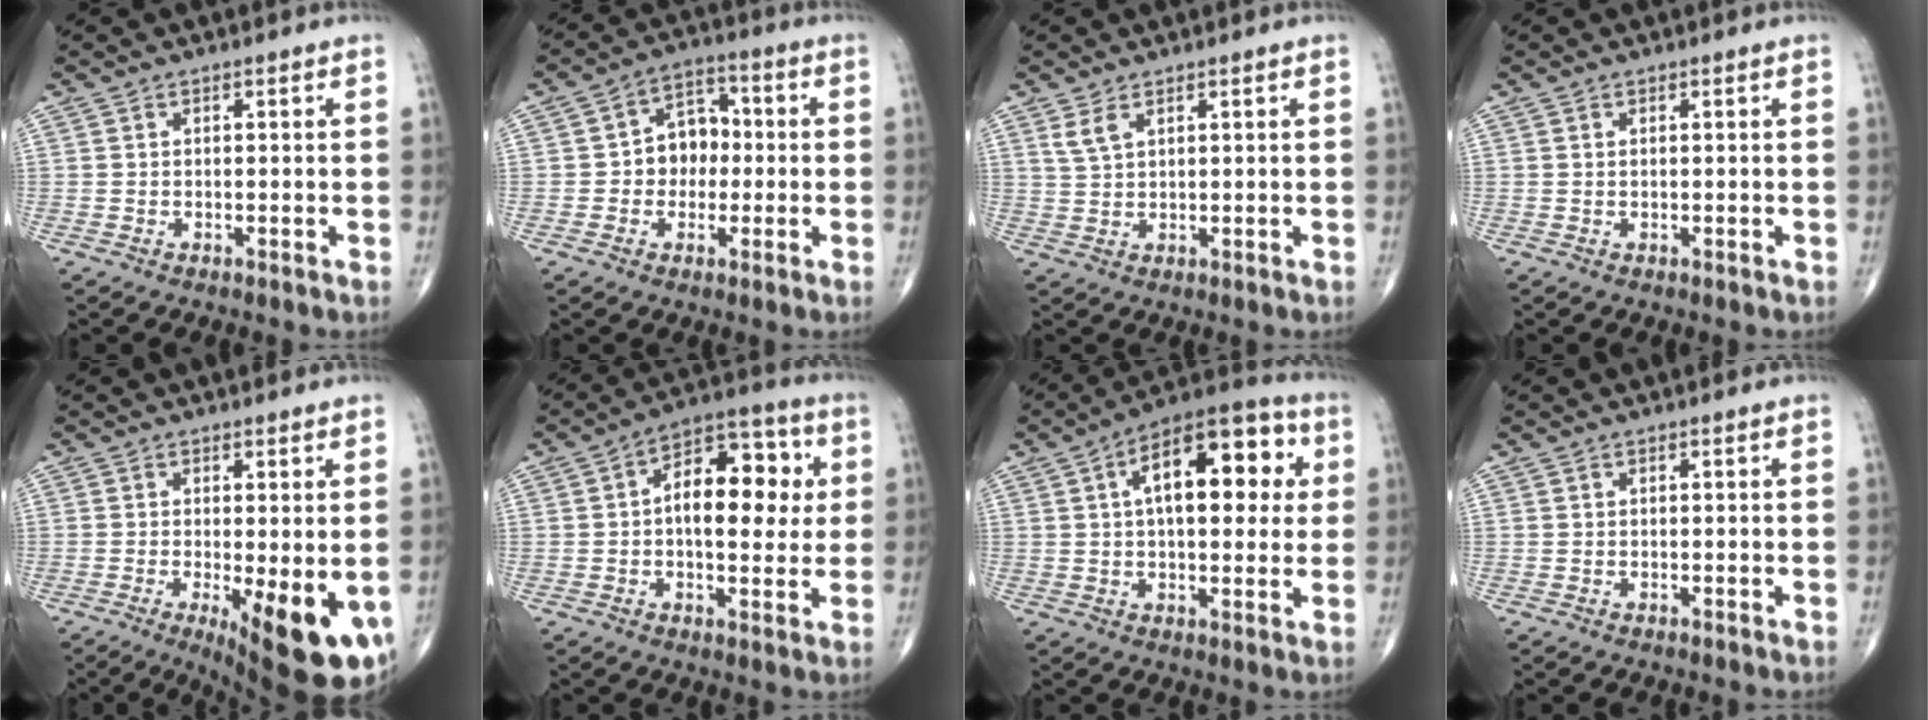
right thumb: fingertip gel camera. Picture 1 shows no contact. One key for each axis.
{"total": 8.3, "fx": -0.4, "fy": 6.5, "fz": 5.0, "tx": -0.039, "ty": 0.028, "tz": -0.017}
{"total": 2.7, "fx": 1.6, "fy": 1.1, "fz": 1.9, "tx": -0.041, "ty": -0.002, "tz": 0.042}
{"total": 0.0}
{"total": 13.3, "fx": -3.9, "fy": 3.8, "fz": 12.2, "tx": -0.138, "ty": -0.021, "tz": -0.042}
{"total": 14.7, "fx": 1.7, "fy": 8.0, "fz": 12.2, "tx": -0.145, "ty": 0.022, "tz": 0.015}
{"total": 18.5, "fx": 4.5, "fy": 9.0, "fz": 15.5, "tx": -0.189, "ty": 0.021, "tz": 0.054}
{"total": 0.0}